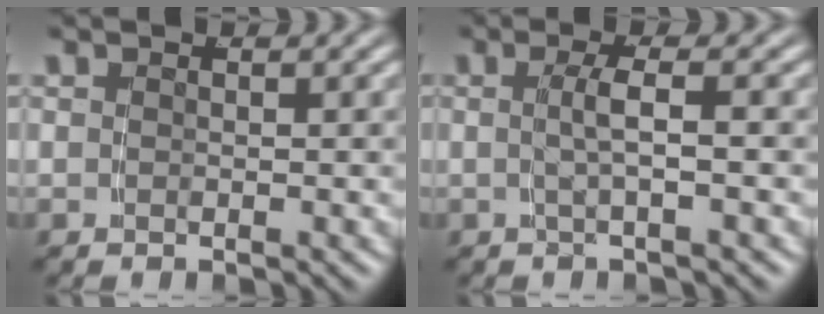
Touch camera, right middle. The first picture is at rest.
{"total": 2.1, "force": [-0.4, -0.5, 2.0], "torque": [-0.035, 0.002, -0.004]}